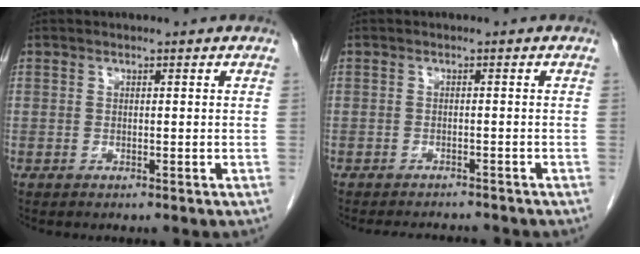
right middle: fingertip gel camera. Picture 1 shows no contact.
{"total": 5.4, "force": [-5.2, 1.0, 1.3], "torque": [-0.016, -0.007, -0.069]}